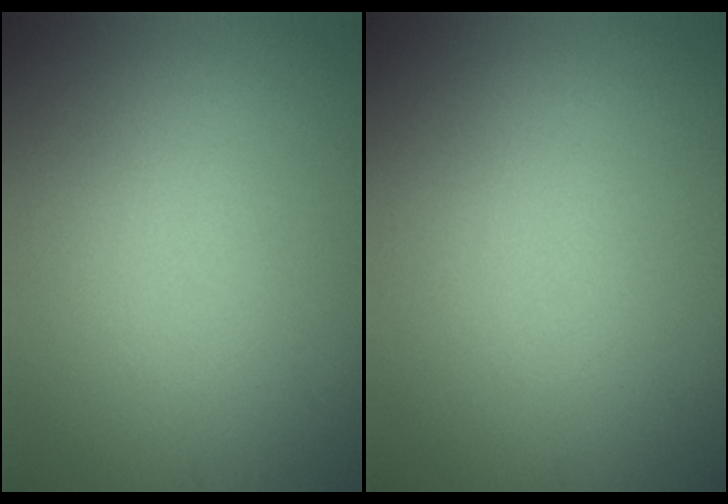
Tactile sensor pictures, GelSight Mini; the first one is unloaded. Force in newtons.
{"total": 0.0}